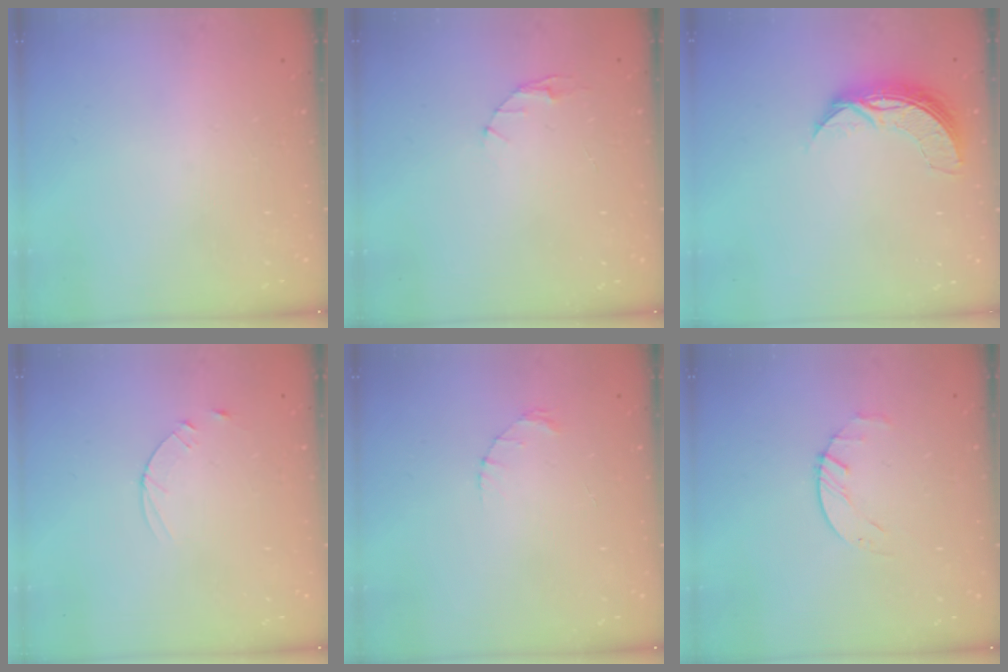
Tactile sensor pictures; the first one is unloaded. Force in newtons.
{"total": 3.1, "press": 3.1, "slide": 0.4}
{"total": 8.9, "press": 8.9, "slide": 0.4}
{"total": 3.6, "press": 3.6, "slide": 0.5}
{"total": 1.4, "press": 1.4, "slide": 0.2}
{"total": 2.7, "press": 2.6, "slide": 0.3}